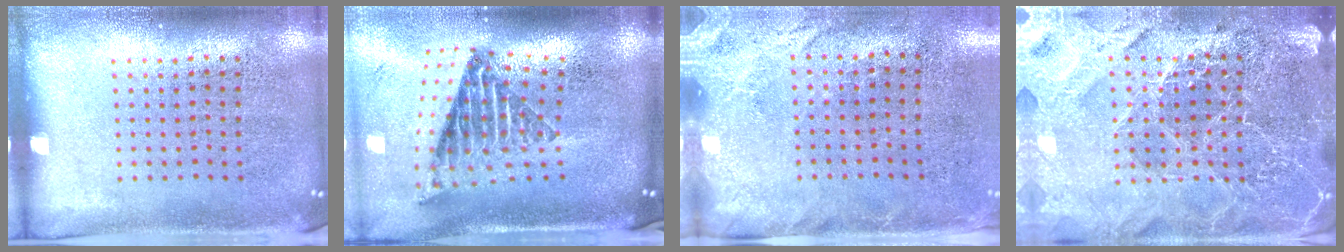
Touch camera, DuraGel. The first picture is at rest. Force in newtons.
{"total": 2.7, "press": 1.8, "slide": 2.0}
{"total": 2.6, "press": 2.1, "slide": 1.5}
{"total": 4.7, "press": 4.3, "slide": 1.8}